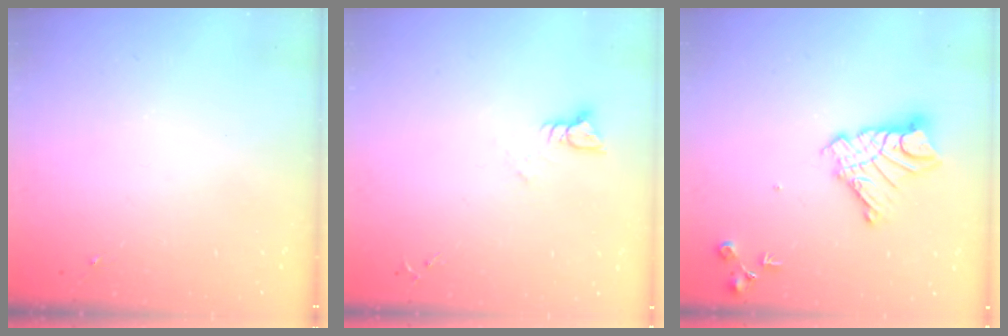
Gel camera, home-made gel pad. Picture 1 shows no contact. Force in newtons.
{"total": 3.8, "press": 3.8, "slide": 0.4}
{"total": 14.2, "press": 14.2, "slide": 1.3}